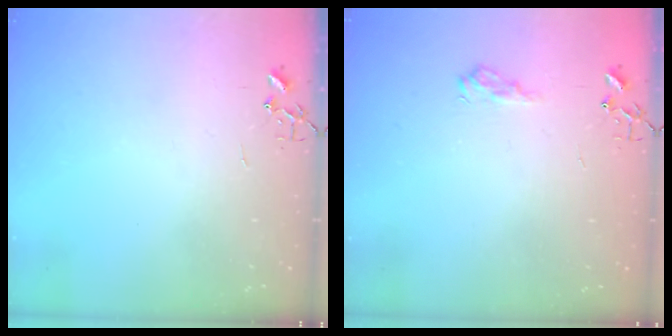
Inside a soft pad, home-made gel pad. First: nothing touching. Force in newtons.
{"total": 8.2, "press": 8.2, "slide": 0.9}